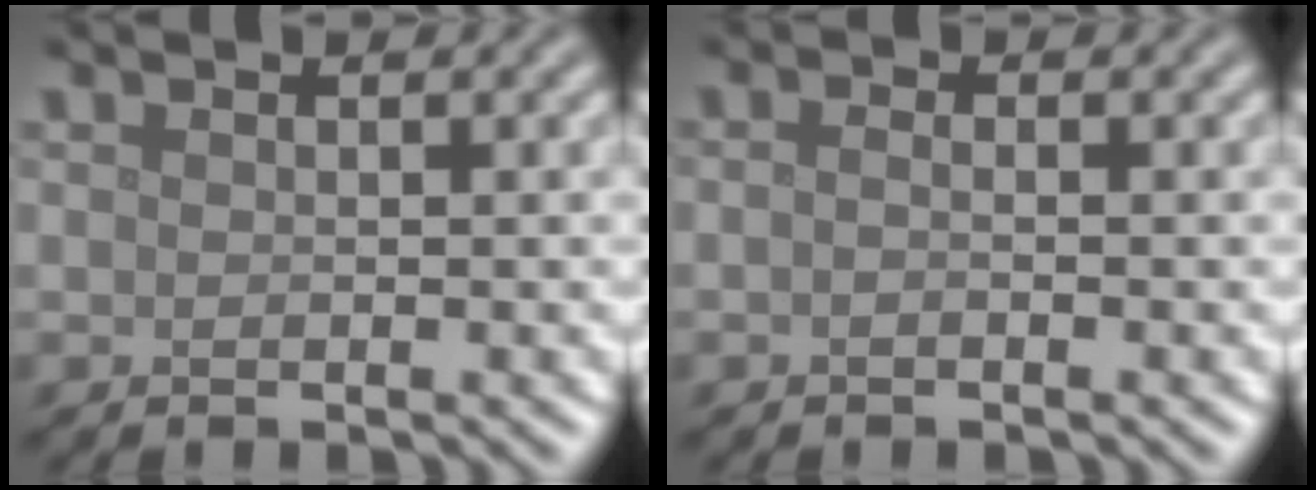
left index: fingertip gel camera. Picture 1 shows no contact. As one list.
[{"total": 0.7, "force": [-0.3, 0.3, 0.6], "torque": [-0.014, -0.002, -0.011]}]